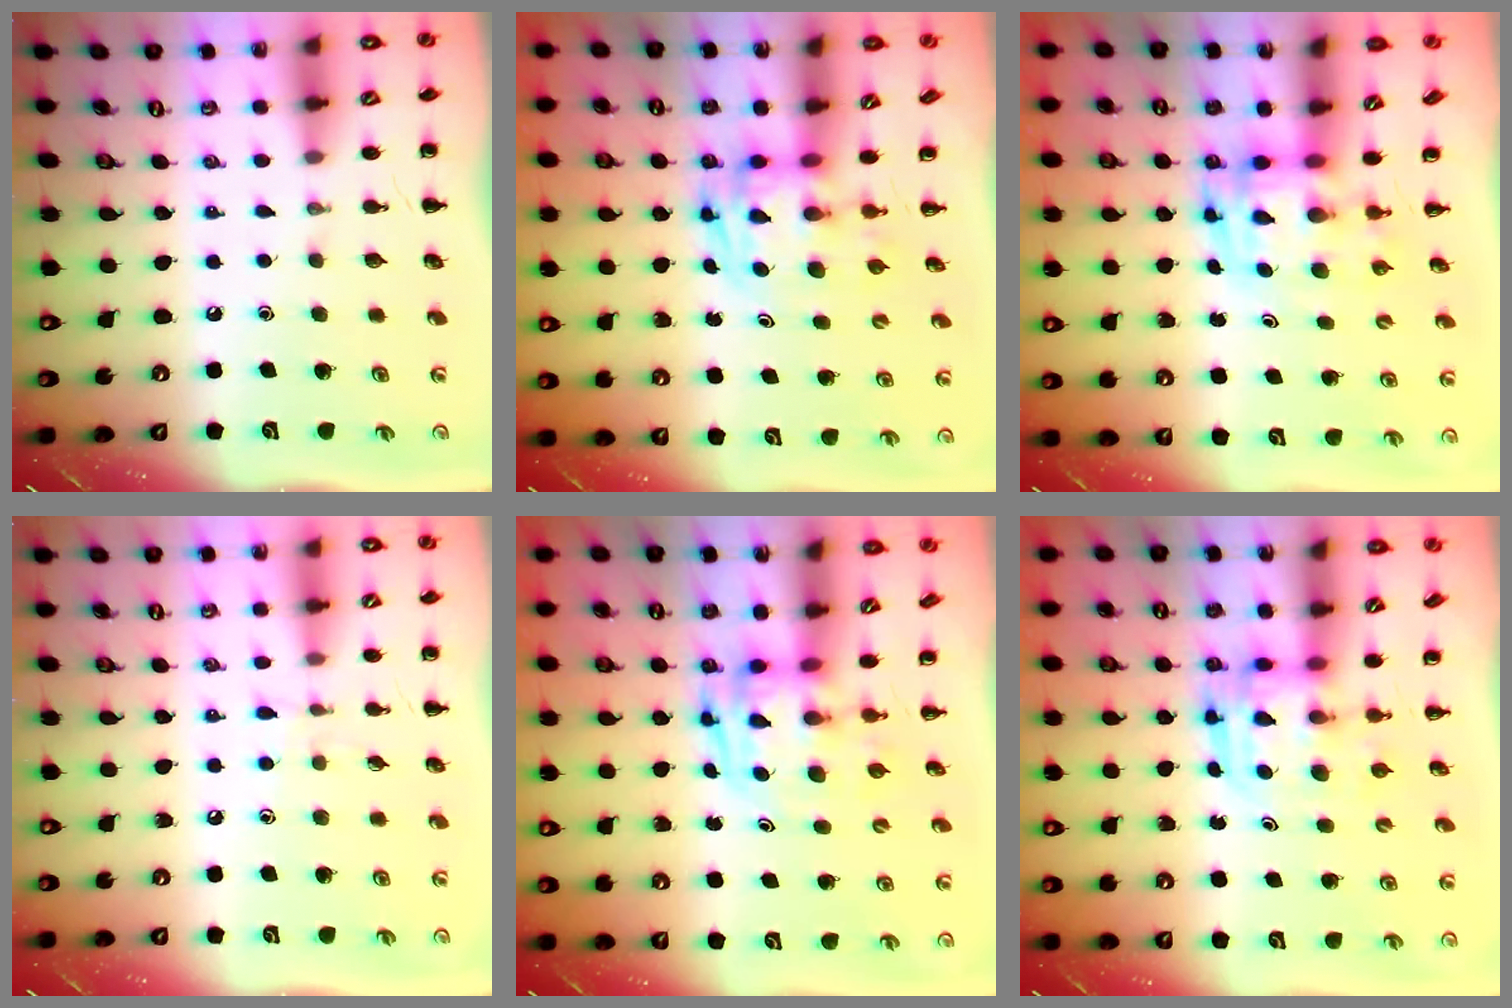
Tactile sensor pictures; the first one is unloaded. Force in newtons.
{"total": 2.7, "press": 2.7, "slide": 0.5}
{"total": 3.6, "press": 3.5, "slide": 0.7}
{"total": 3.9, "press": 3.6, "slide": 1.5}
{"total": 3.4, "press": 3.3, "slide": 0.6}
{"total": 3.0, "press": 3.0, "slide": 0.3}